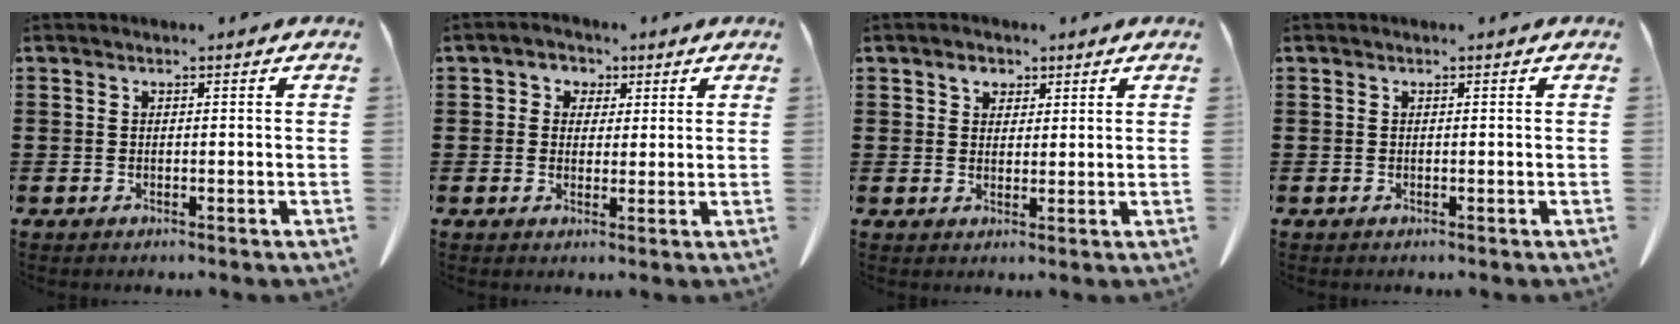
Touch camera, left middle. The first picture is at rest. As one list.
[{"total": 2.6, "force": [0.9, 2.4, 0.4], "torque": [-0.021, 0.010, 0.014]}, {"total": 2.6, "force": [1.8, 1.7, 0.8], "torque": [-0.015, 0.002, 0.032]}, {"total": 0.0}]